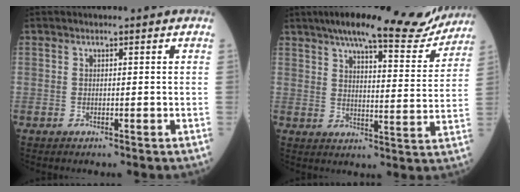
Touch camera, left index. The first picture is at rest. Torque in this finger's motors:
{"motor_torque": [1.13, -1.01, 0.29, 0.07]}